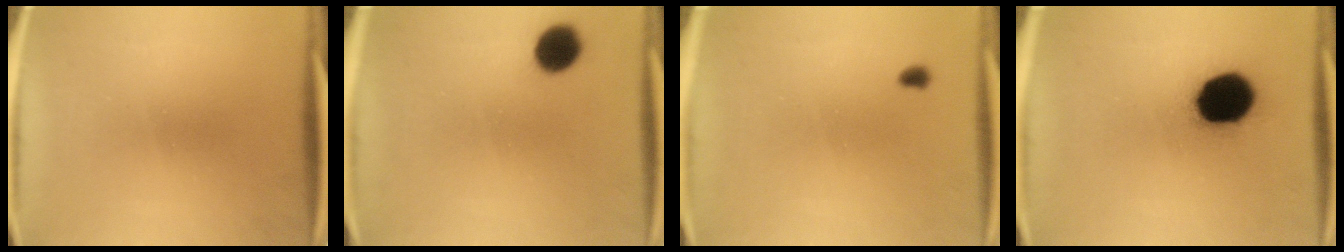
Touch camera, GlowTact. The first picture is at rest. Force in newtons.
{"total": 6.7}
{"total": 1.0}
{"total": 18.0}